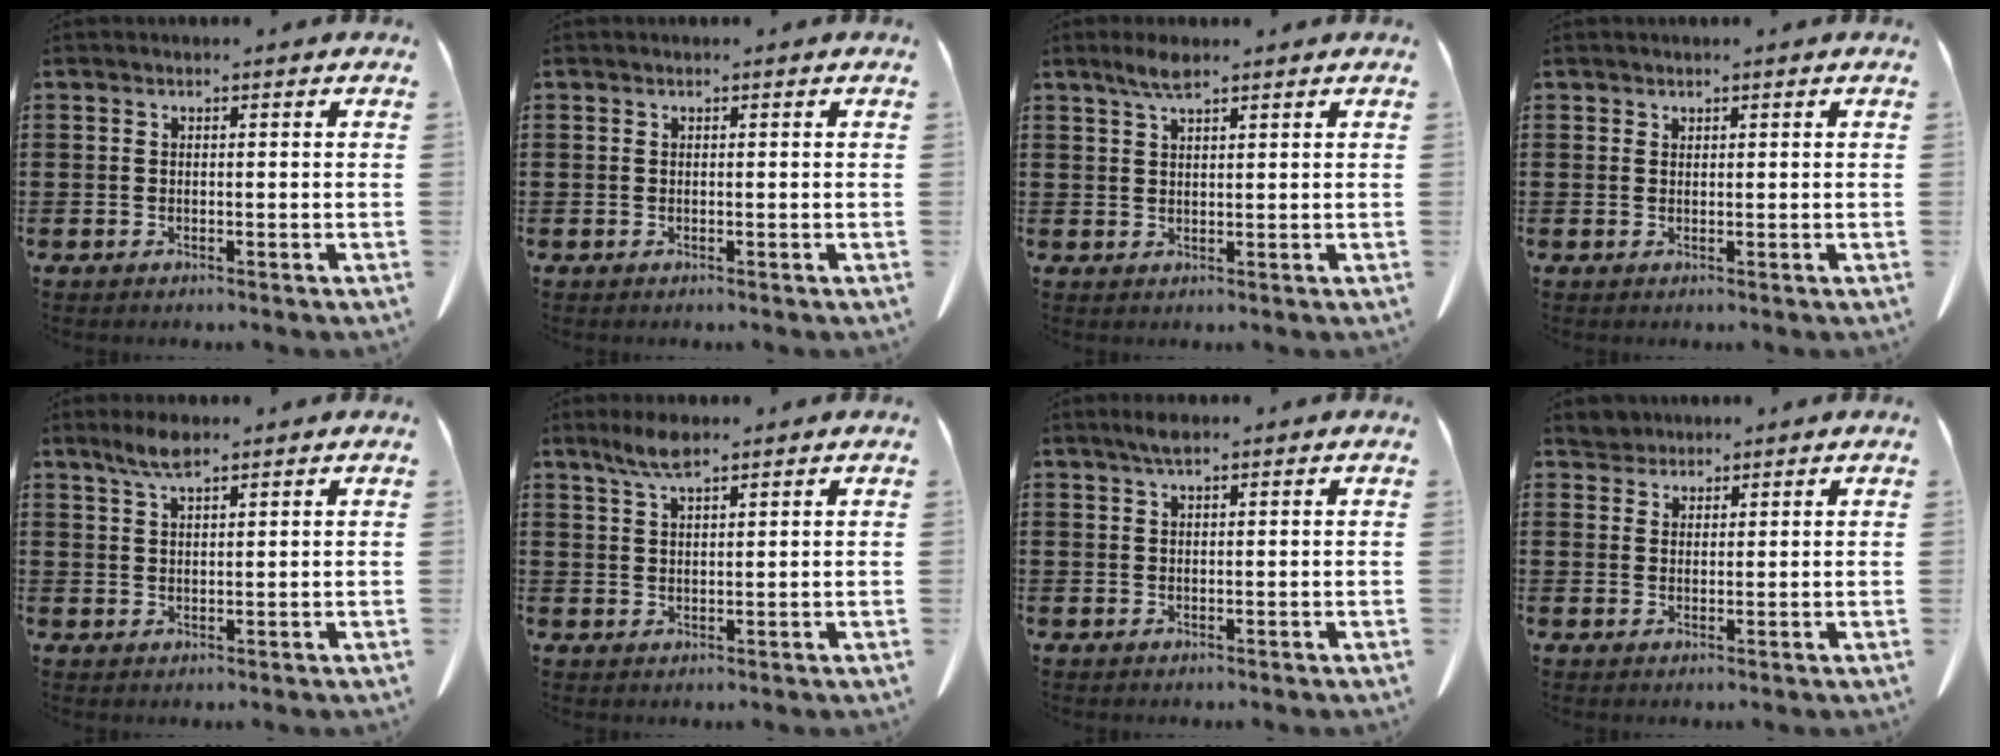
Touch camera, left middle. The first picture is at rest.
{"total": 0.0}
{"total": 3.1, "force": [2.2, 0.7, 2.1], "torque": [-0.046, 0.003, 0.038]}
{"total": 0.6, "force": [0.6, 0.2, -0.1], "torque": [-0.001, 0.000, 0.012]}
{"total": 3.6, "force": [2.6, 0.8, 2.3], "torque": [-0.052, 0.003, 0.046]}
{"total": 4.0, "force": [2.8, 0.9, 2.7], "torque": [-0.060, 0.003, 0.051]}
{"total": 1.8, "force": [1.3, 0.3, 1.2], "torque": [-0.026, 0.002, 0.022]}
{"total": 2.4, "force": [2.2, 0.8, -0.2], "torque": [-0.003, 0.002, 0.045]}